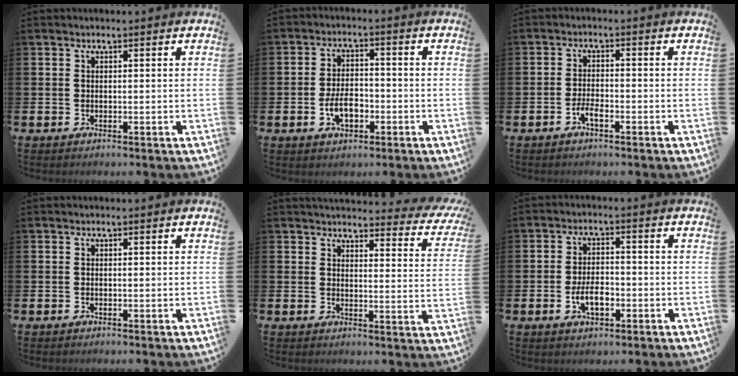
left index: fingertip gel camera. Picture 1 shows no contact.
{"total": 4.5, "force": [-1.5, 2.6, 3.5], "torque": [-0.054, 0.007, -0.028]}
{"total": 2.0, "force": [-1.1, 0.6, 1.5], "torque": [-0.031, 0.005, -0.021]}
{"total": 0.0}
{"total": 3.6, "force": [3.3, 1.1, 0.9], "torque": [-0.016, -0.030, 0.050]}
{"total": 4.3, "force": [-1.3, 2.2, 3.4], "torque": [-0.046, 0.002, -0.026]}